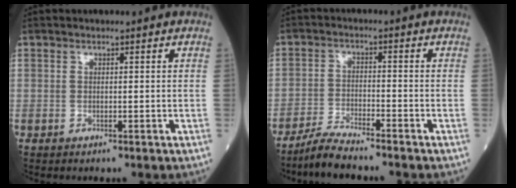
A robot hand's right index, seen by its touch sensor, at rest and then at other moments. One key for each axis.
{"total": 5.2, "fx": -4.7, "fy": 0.0, "fz": 2.1, "tx": -0.044, "ty": -0.019, "tz": -0.092}